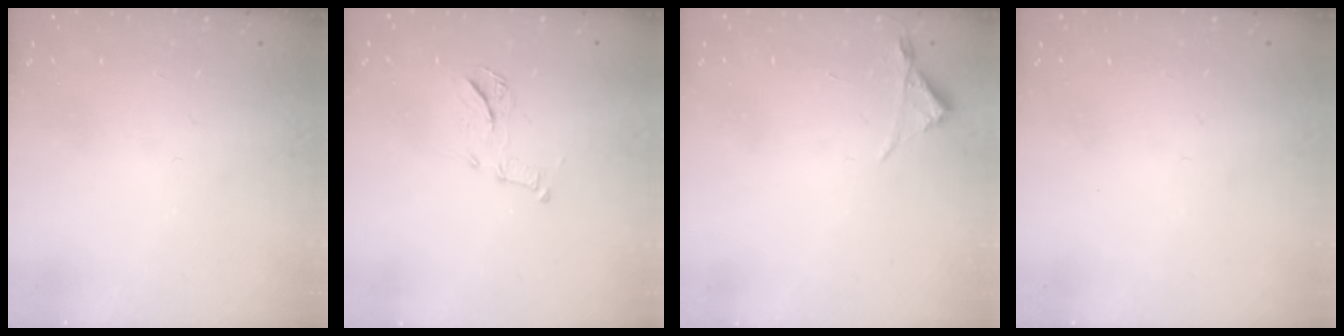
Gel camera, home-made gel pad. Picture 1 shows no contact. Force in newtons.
{"total": 9.0, "press": 9.0, "slide": 0.2}
{"total": 3.0, "press": 2.9, "slide": 0.5}
{"total": 0.0}